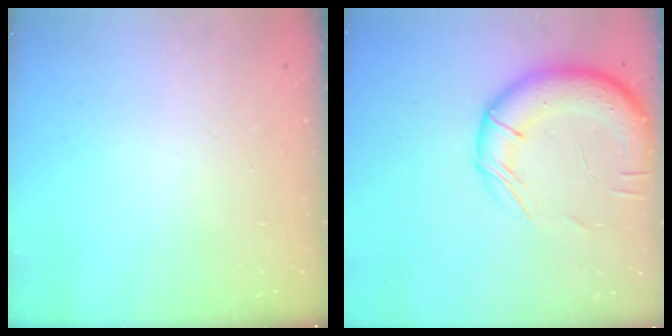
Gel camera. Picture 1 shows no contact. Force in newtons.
{"total": 15.7, "press": 15.3, "slide": 3.2}